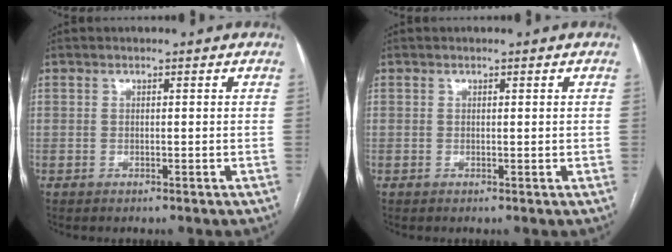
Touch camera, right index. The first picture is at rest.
{"total": 0.5, "force": [0.1, 0.2, 0.5], "torque": [-0.008, -0.001, 0.002]}